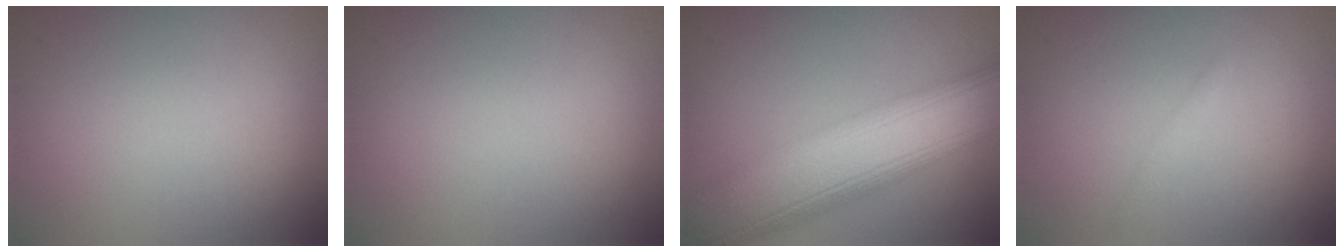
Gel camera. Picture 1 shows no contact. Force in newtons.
{"total": 0.0}
{"total": 12.7, "press": 12.7, "slide": 0.9}
{"total": 0.6, "press": 0.6, "slide": 0.0}